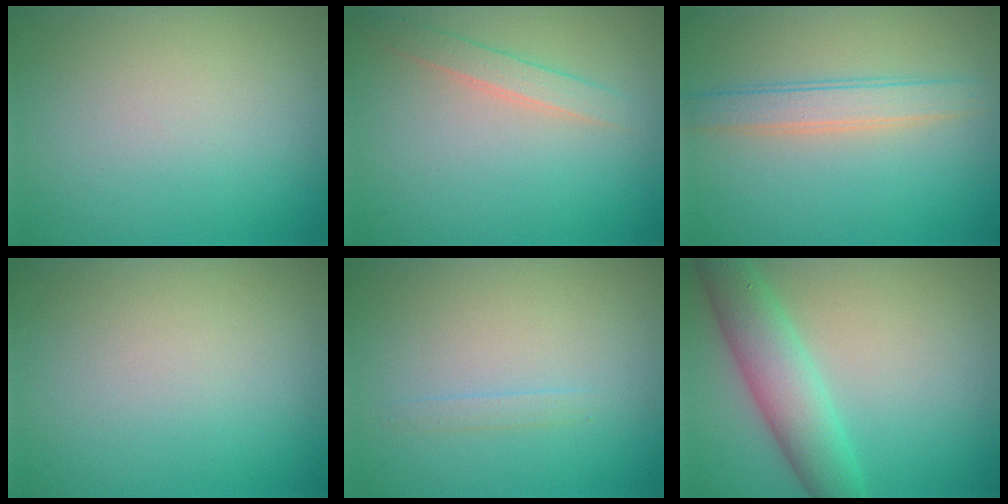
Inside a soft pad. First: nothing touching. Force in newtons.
{"total": 2.0, "press": 2.0, "slide": 0.0}
{"total": 2.9, "press": 2.9, "slide": 0.1}
{"total": 0.0}
{"total": 0.8, "press": 0.8, "slide": 0.1}
{"total": 5.3, "press": 5.3, "slide": 0.2}